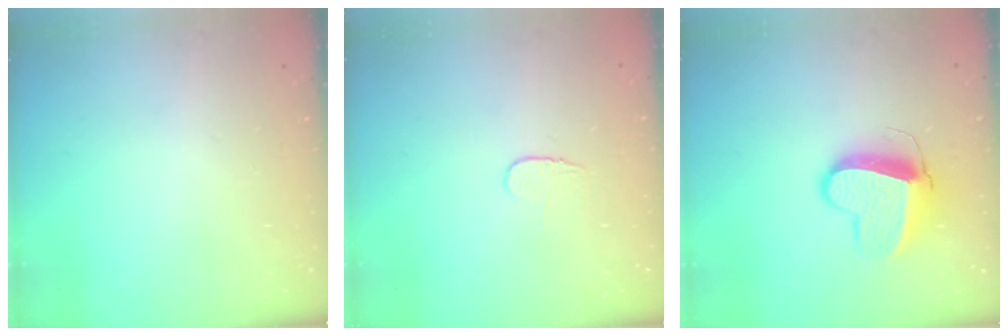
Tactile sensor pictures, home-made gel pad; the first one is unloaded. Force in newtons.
{"total": 4.3, "press": 4.2, "slide": 0.4}
{"total": 10.9, "press": 10.8, "slide": 1.3}